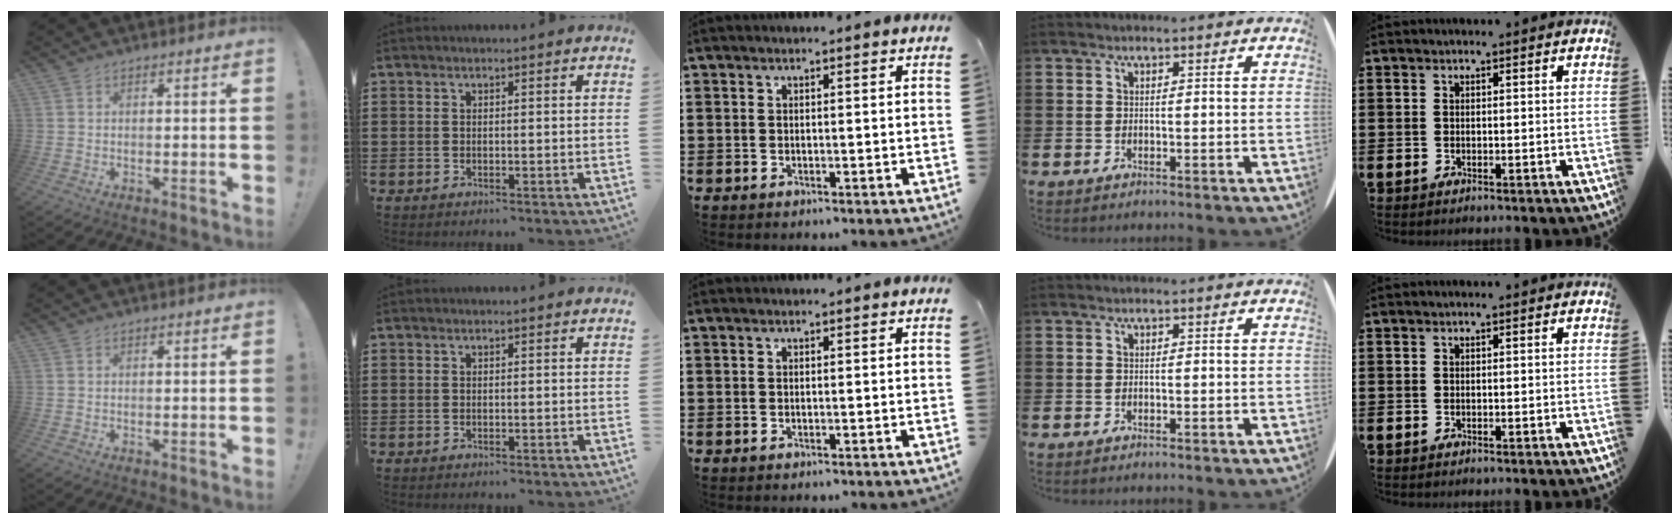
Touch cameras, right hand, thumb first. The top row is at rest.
{}